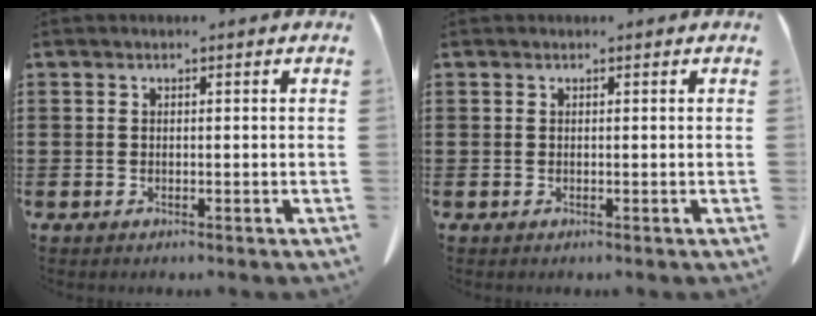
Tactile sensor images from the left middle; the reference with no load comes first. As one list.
[{"total": 0.0}]